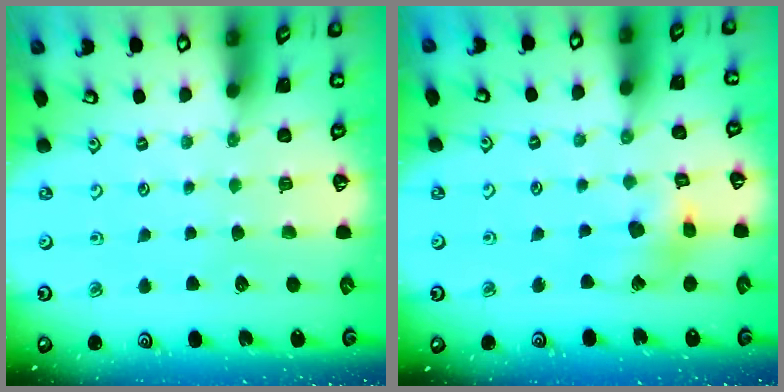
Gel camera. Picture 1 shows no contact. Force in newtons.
{"total": 9.9, "press": 9.8, "slide": 1.3}